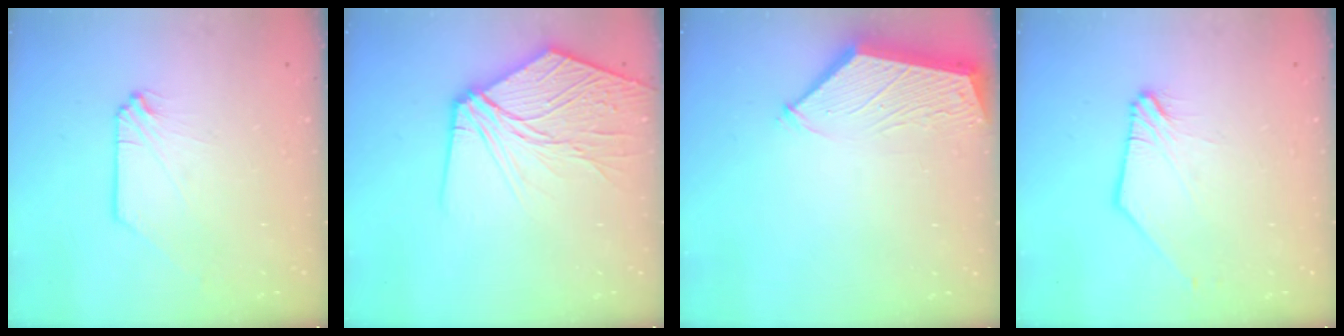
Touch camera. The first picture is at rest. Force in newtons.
{"total": 11.8, "press": 11.7, "slide": 1.5}
{"total": 3.8, "press": 3.8, "slide": 0.6}
{"total": 1.6, "press": 1.6, "slide": 0.1}